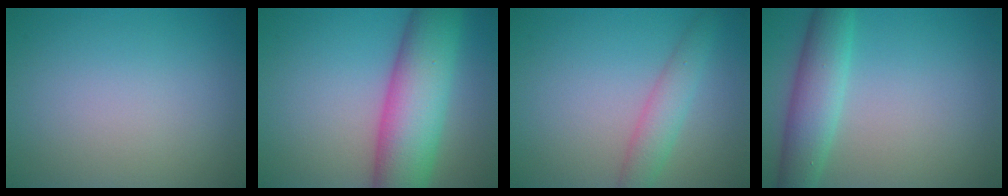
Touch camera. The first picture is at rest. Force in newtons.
{"total": 10.5, "press": 10.5, "slide": 0.2}
{"total": 2.8, "press": 2.8, "slide": 0.0}
{"total": 4.9, "press": 4.9, "slide": 0.1}